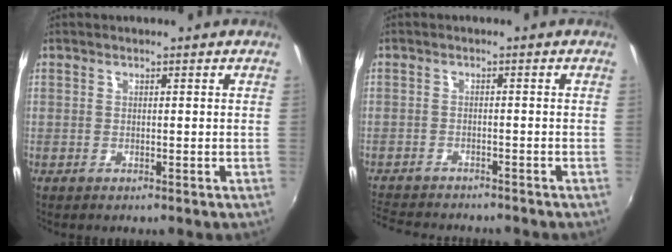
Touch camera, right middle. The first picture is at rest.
{"total": 8.9, "force": [-8.2, 2.2, 2.7], "torque": [-0.081, -0.014, -0.134]}